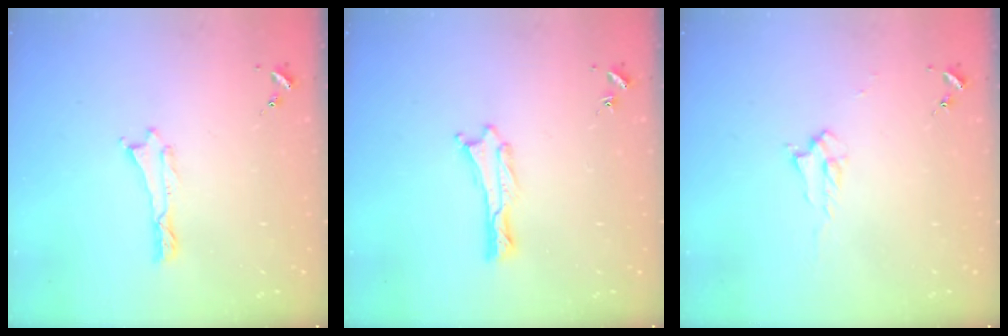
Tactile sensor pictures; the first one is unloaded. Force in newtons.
{"total": 0.0}
{"total": 2.2, "press": 2.2, "slide": 0.4}